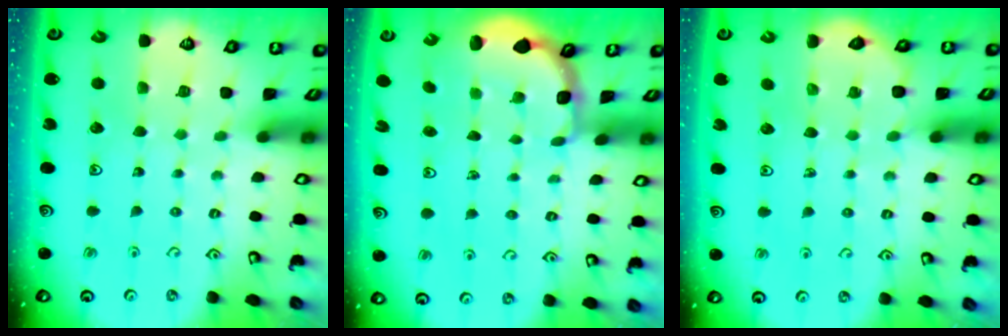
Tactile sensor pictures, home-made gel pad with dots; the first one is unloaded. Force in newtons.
{"total": 2.4, "press": 1.7, "slide": 1.7}
{"total": 3.4, "press": 3.3, "slide": 0.6}